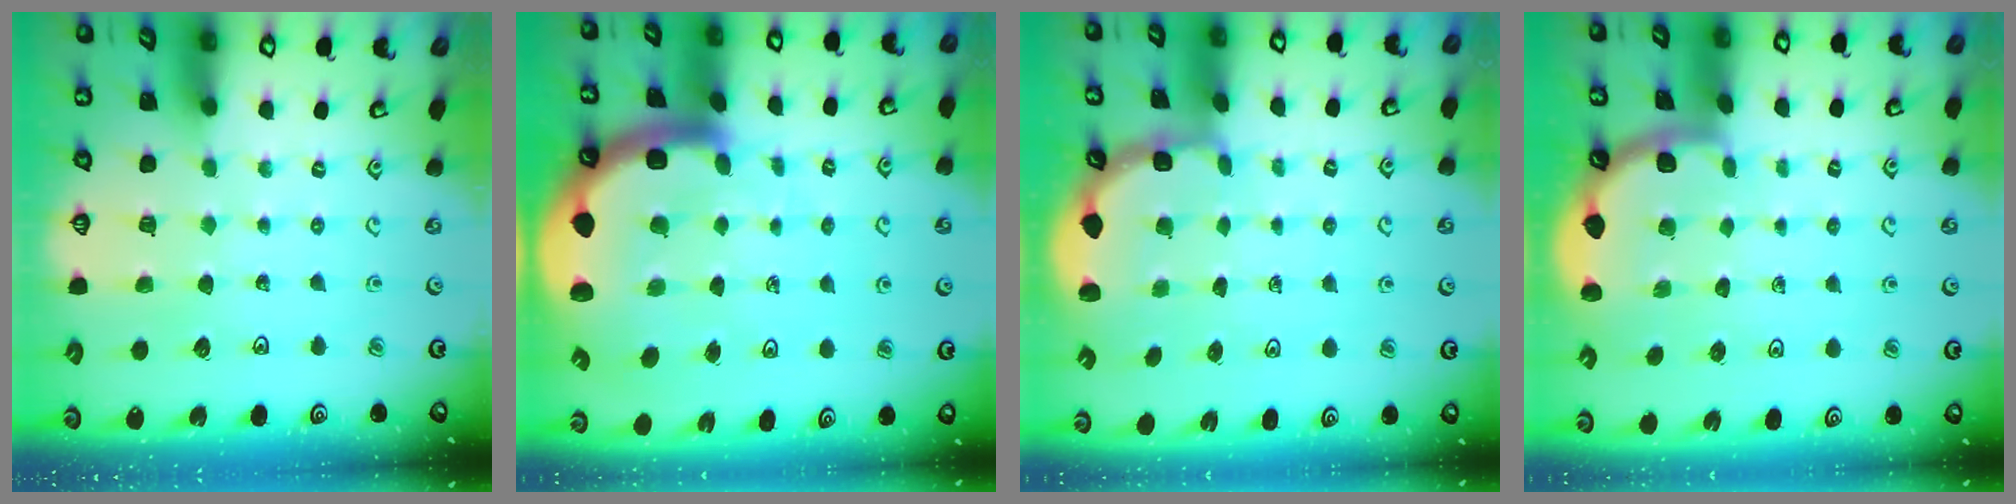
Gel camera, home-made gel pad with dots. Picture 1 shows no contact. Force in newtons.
{"total": 10.8, "press": 10.6, "slide": 2.1}
{"total": 2.5, "press": 1.9, "slide": 1.6}
{"total": 1.6, "press": 1.6, "slide": 0.2}